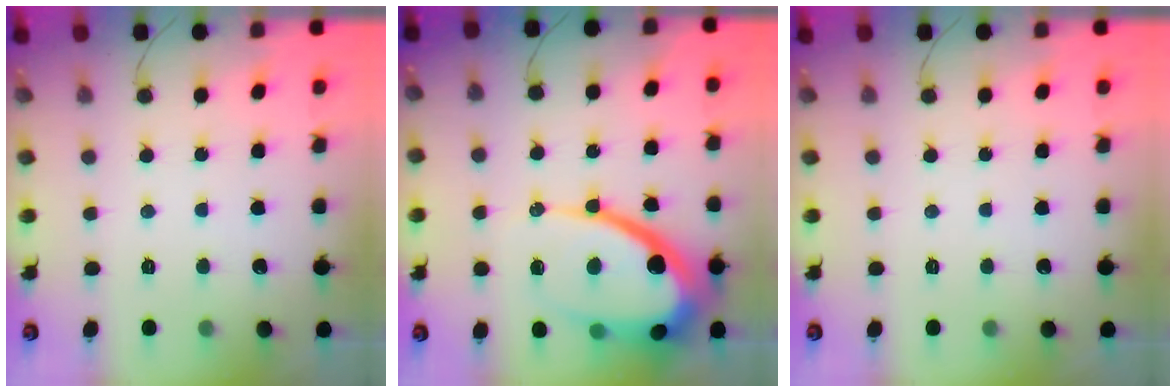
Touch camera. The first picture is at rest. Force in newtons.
{"total": 18.7, "press": 18.6, "slide": 1.5}
{"total": 0.0}